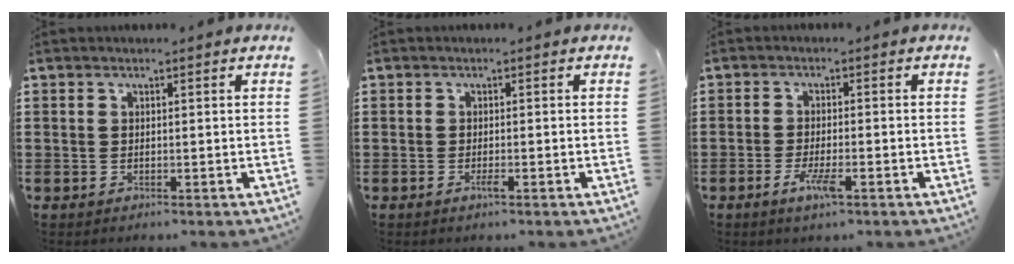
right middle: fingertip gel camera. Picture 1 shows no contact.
{"total": 1.2, "force": [-0.6, 0.2, 1.0], "torque": [-0.019, -0.003, -0.011]}
{"total": 3.8, "force": [-1.9, 0.7, 3.2], "torque": [-0.071, -0.008, -0.039]}